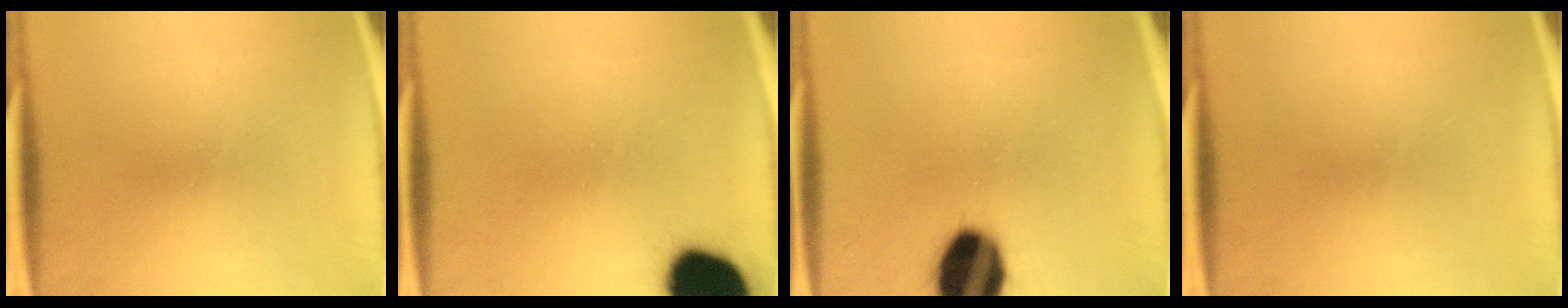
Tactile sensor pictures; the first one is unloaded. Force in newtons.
{"total": 18.1}
{"total": 18.3}
{"total": 0.0}